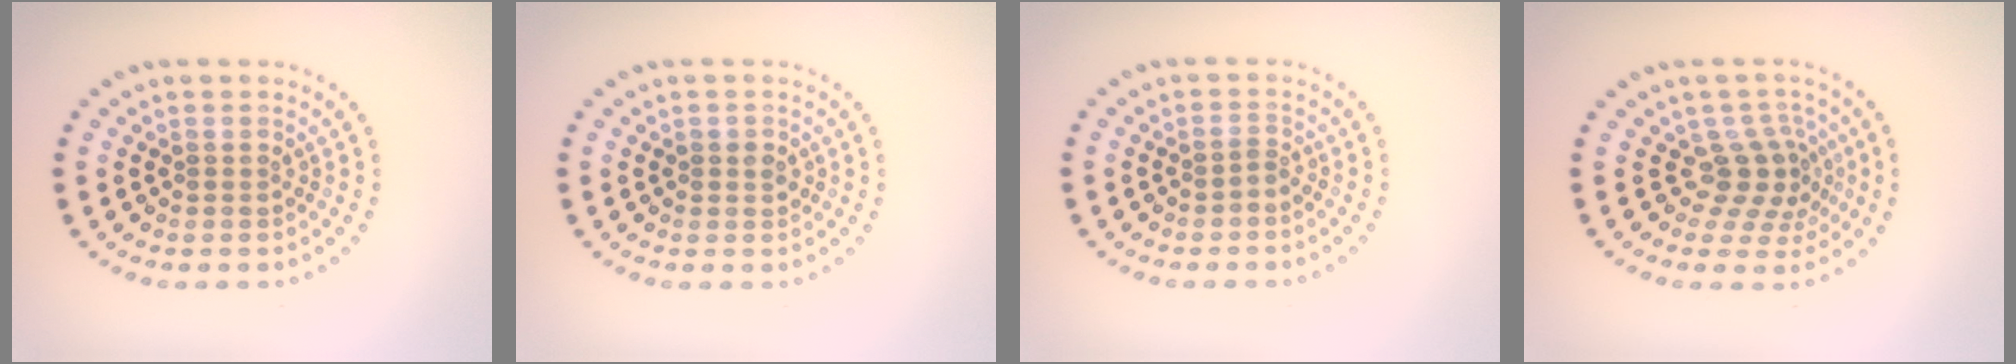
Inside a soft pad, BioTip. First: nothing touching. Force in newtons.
{"total": 1.0, "press": 0.9, "slide": 0.3}
{"total": 0.6, "press": 0.2, "slide": 0.5}
{"total": 3.5, "press": 2.5, "slide": 2.5}